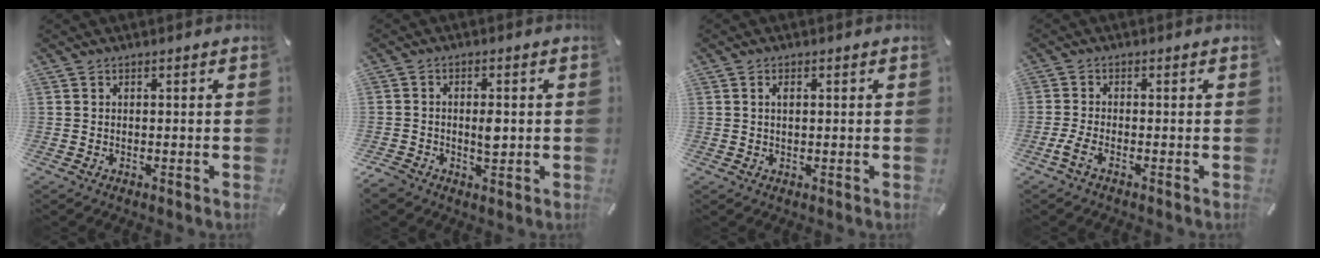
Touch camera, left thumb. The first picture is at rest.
{"total": 4.8, "force": [-0.6, 3.7, 3.0], "torque": [-0.054, 0.000, -0.013]}
{"total": 1.5, "force": [0.4, 0.7, 1.3], "torque": [-0.026, 0.003, 0.006]}
{"total": 3.0, "force": [-1.4, 0.9, 2.4], "torque": [-0.061, -0.005, -0.029]}